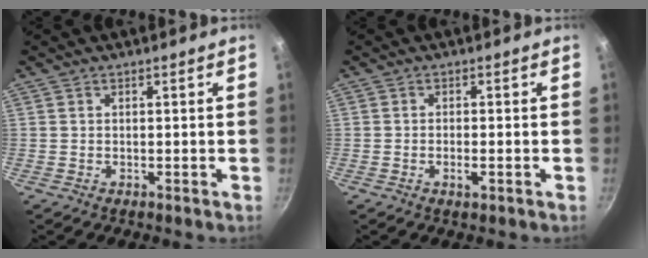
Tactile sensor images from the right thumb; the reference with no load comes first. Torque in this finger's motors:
{"motor_torque": [-0.45, -0.07, -0.35, 0.16, -0.06]}